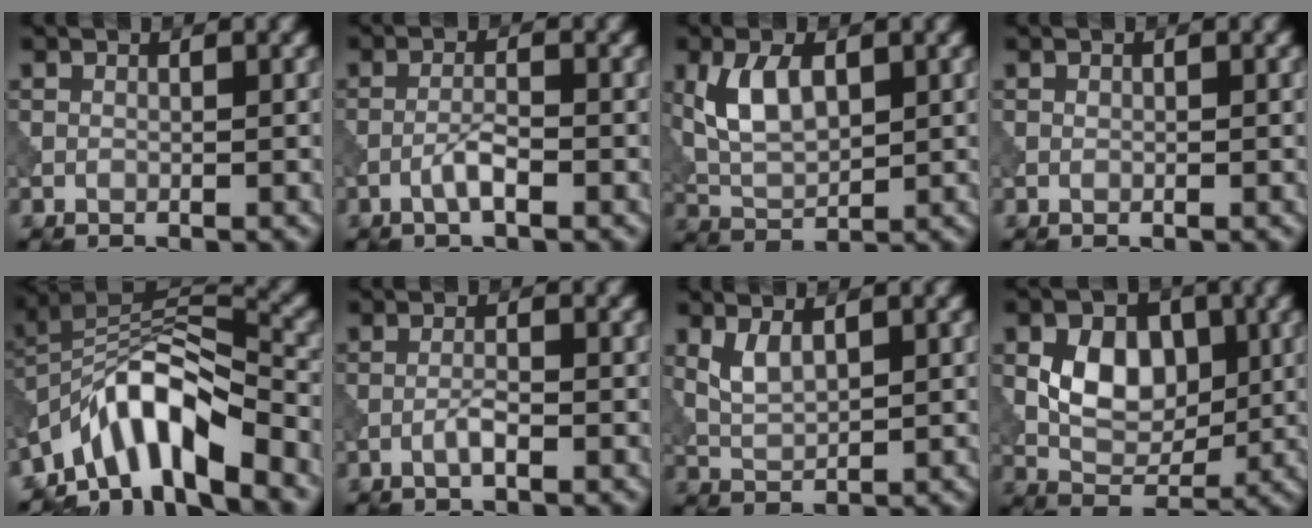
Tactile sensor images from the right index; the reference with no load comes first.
{"total": 2.1, "force": [-1.1, 0.4, 1.8], "torque": [-0.034, 0.007, -0.025]}
{"total": 5.1, "force": [1.4, 2.8, 4.1], "torque": [-0.088, 0.004, 0.029]}
{"total": 0.0}
{"total": 9.0, "force": [-6.2, 2.8, 6.0], "torque": [-0.081, 0.009, -0.122]}
{"total": 1.5, "force": [-0.8, 0.2, 1.3], "torque": [-0.024, 0.004, -0.018]}
{"total": 2.5, "force": [1.1, 1.2, 1.9], "torque": [-0.045, -0.002, 0.026]}
{"total": 6.0, "force": [0.9, 4.3, 4.2], "torque": [-0.068, -0.003, 0.017]}